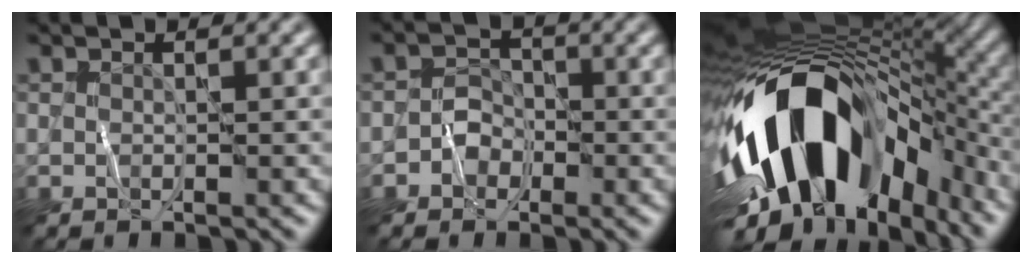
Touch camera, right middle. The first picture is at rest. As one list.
[{"total": 1.7, "force": [-0.7, 1.5, 0.3], "torque": [0.003, 0.010, -0.016]}, {"total": 15.6, "force": [-4.3, 9.1, 11.9], "torque": [-0.191, 0.005, -0.071]}]